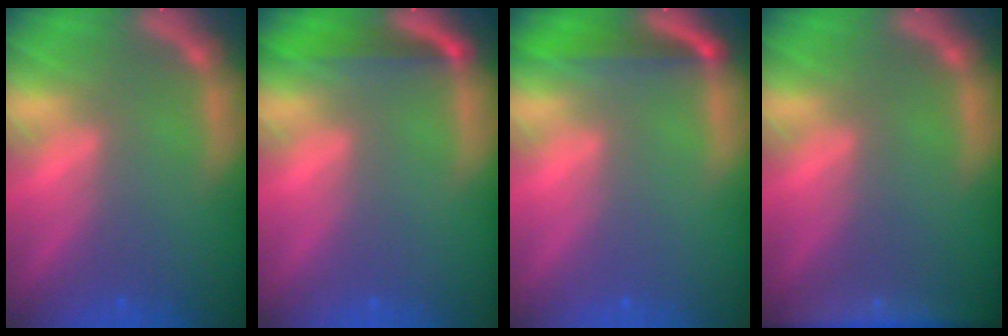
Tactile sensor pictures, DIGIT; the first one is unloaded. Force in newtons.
{"total": 3.0}
{"total": 3.4}
{"total": 5.5}